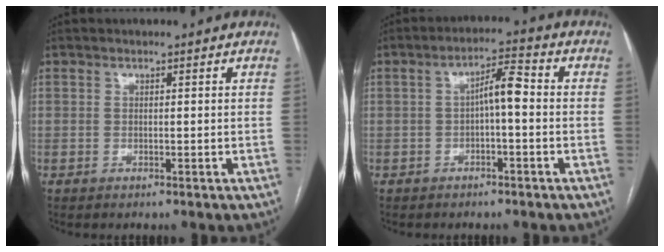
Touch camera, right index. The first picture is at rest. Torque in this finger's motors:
{"motor_torque": [0.70, -0.03, 0.21, 0.06]}